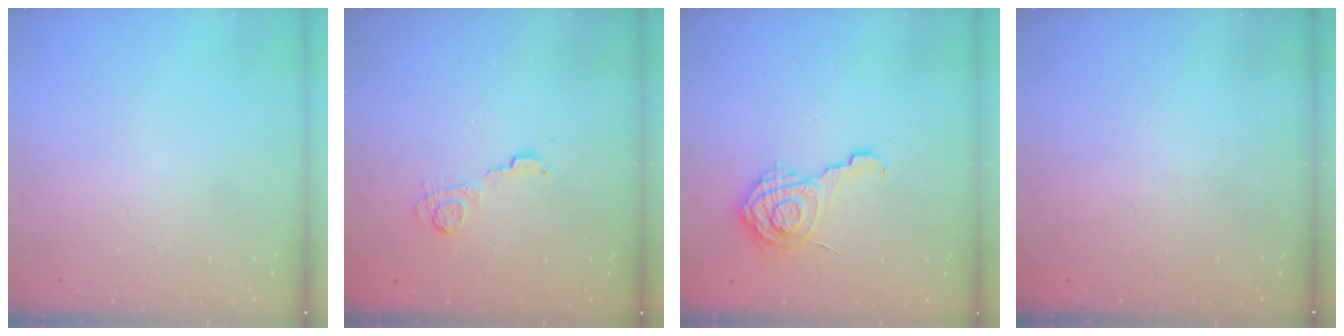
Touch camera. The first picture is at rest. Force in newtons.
{"total": 4.9, "press": 4.9, "slide": 0.3}
{"total": 12.2, "press": 12.2, "slide": 0.6}
{"total": 2.6, "press": 2.5, "slide": 0.9}